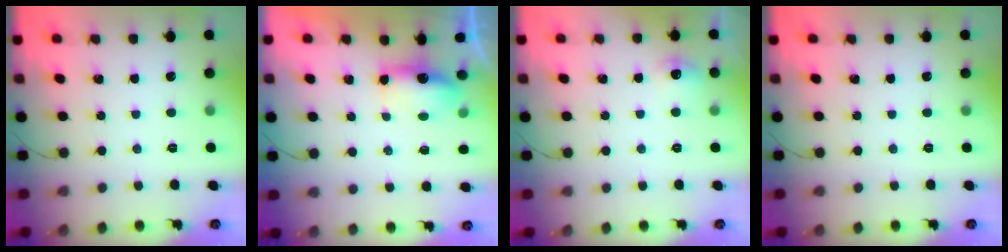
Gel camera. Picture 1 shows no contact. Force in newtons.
{"total": 6.2, "press": 6.1, "slide": 0.8}
{"total": 6.1, "press": 5.9, "slide": 1.6}
{"total": 0.0}